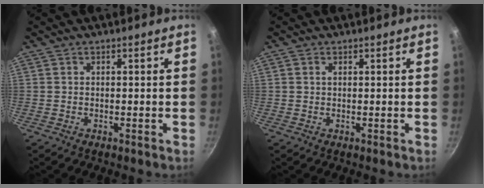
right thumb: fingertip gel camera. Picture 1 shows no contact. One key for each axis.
{"total": 0.7, "fx": 0.3, "fy": 0.5, "fz": 0.4, "tx": -0.009, "ty": 0.002, "tz": 0.005}